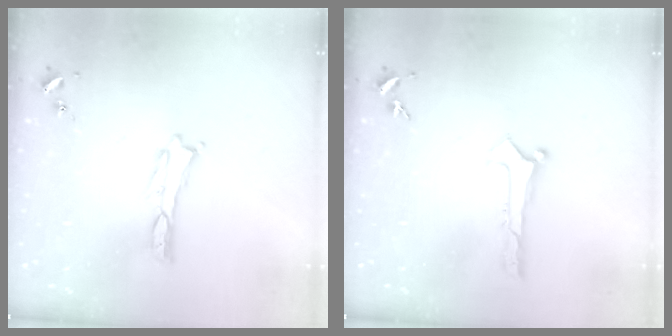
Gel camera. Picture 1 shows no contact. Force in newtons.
{"total": 0.0}